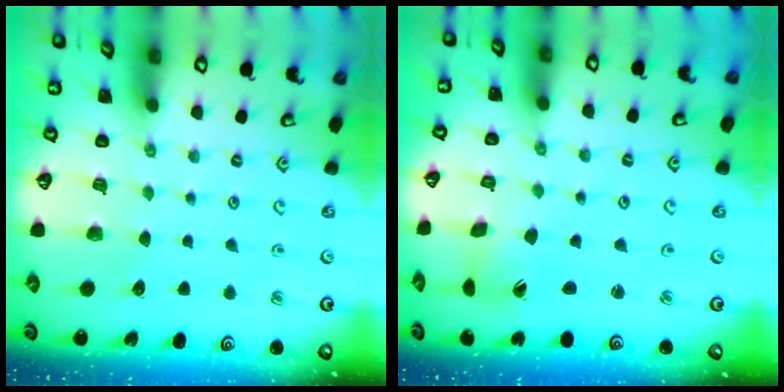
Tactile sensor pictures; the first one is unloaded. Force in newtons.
{"total": 1.9, "press": 1.8, "slide": 0.2}